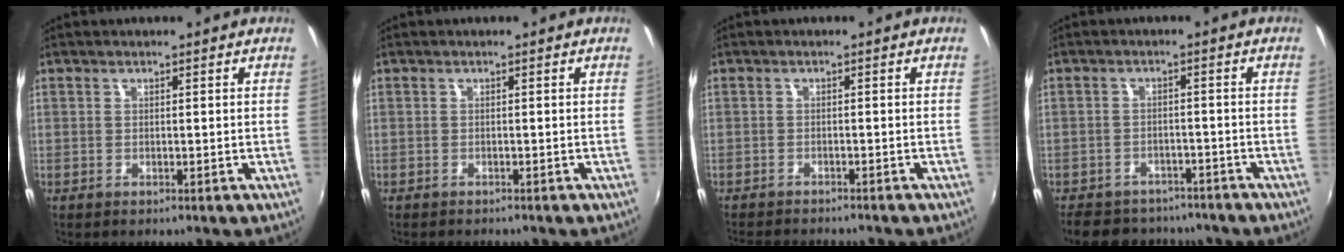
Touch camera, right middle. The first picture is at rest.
{"total": 1.2, "force": [-1.1, 0.3, 0.2], "torque": [-0.008, -0.007, -0.017]}
{"total": 6.2, "force": [-5.8, 0.8, 2.1], "torque": [-0.053, -0.018, -0.090]}
{"total": 12.5, "force": [-10.4, 5.6, 3.9], "torque": [-0.096, 0.005, -0.145]}